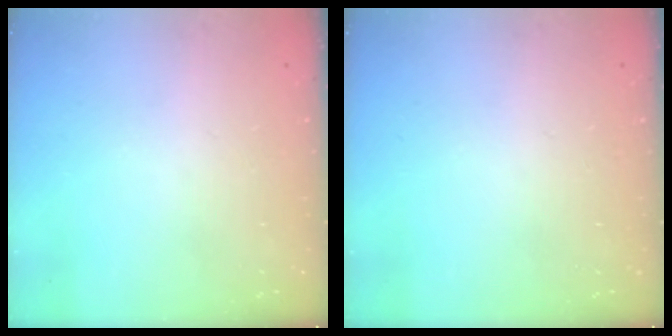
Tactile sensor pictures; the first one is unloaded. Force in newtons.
{"total": 0.0}